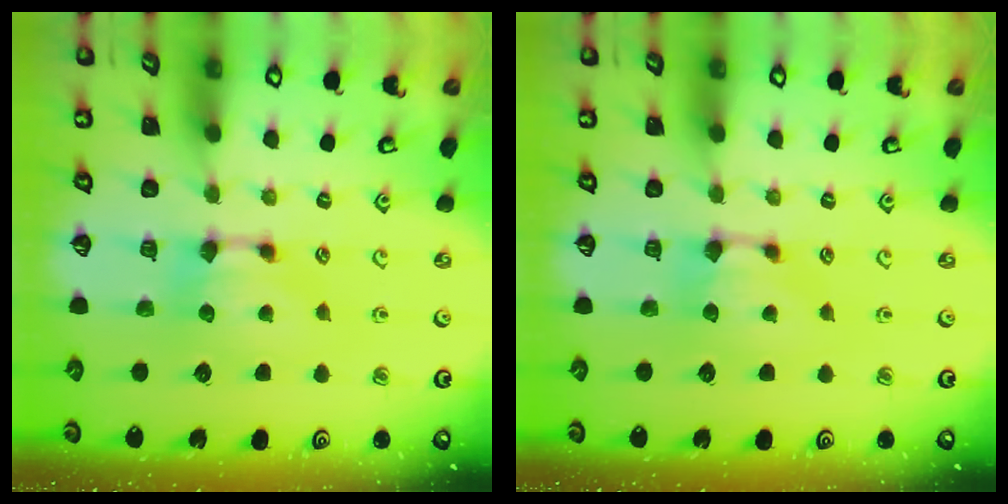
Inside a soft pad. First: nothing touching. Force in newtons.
{"total": 0.5, "press": 0.4, "slide": 0.3}